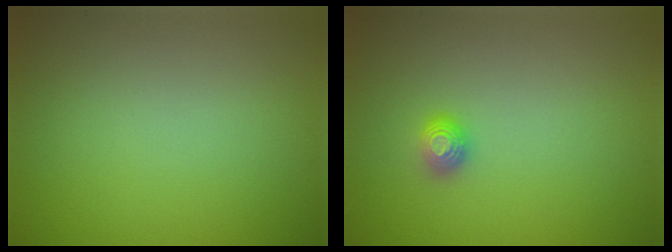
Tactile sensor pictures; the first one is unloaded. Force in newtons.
{"total": 1.1, "press": 1.1, "slide": 0.4}